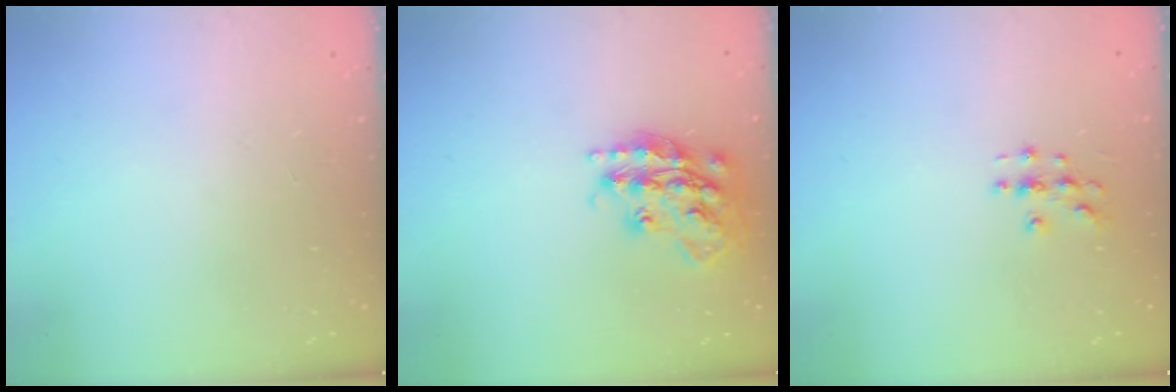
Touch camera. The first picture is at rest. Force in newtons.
{"total": 18.3, "press": 18.3, "slide": 1.0}
{"total": 3.0, "press": 3.0, "slide": 0.3}